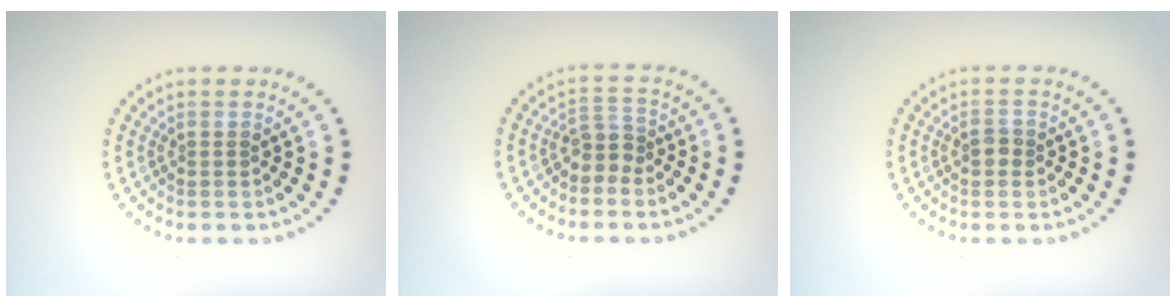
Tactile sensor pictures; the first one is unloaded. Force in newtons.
{"total": 2.2, "press": 1.8, "slide": 1.3}
{"total": 1.3, "press": 1.3, "slide": 0.2}